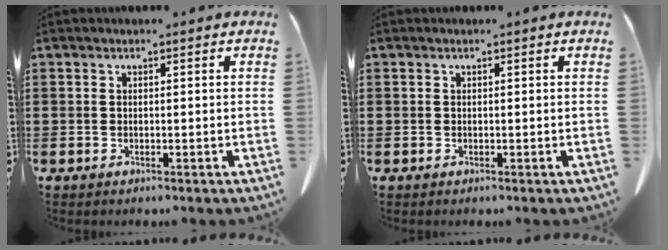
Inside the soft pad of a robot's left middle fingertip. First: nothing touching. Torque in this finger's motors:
{"motor_torque": [0.00, 0.00, 0.00, 0.00]}